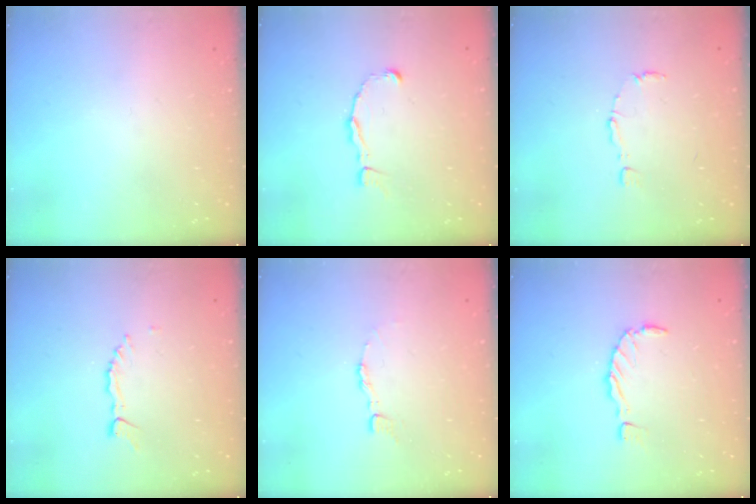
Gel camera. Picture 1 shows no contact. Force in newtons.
{"total": 2.4, "press": 2.4, "slide": 0.2}
{"total": 5.8, "press": 5.8, "slide": 0.5}
{"total": 1.3, "press": 1.3, "slide": 0.1}
{"total": 2.9, "press": 2.9, "slide": 0.2}
{"total": 0.0}